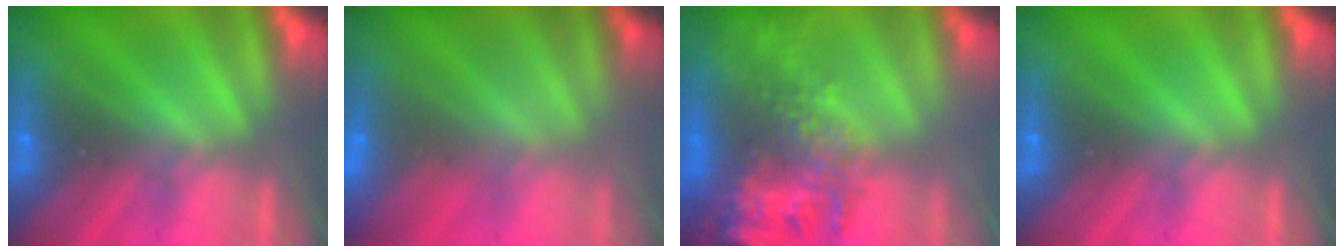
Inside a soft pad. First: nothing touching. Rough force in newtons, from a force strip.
{"total": 2.7}
{"total": 9.5}
{"total": 0.0}